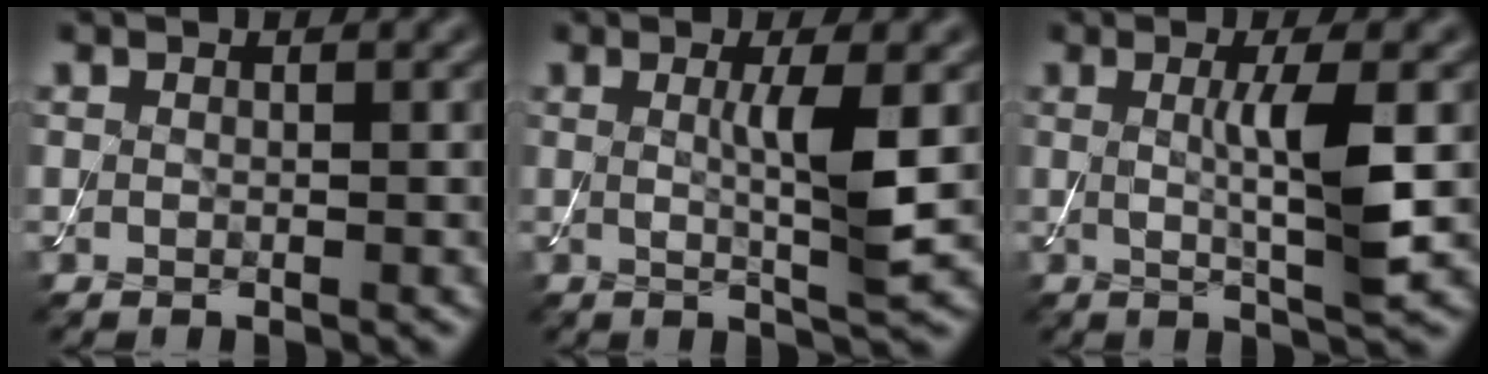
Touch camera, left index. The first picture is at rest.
{"total": 4.1, "force": [0.4, 0.6, 4.0], "torque": [-0.070, -0.009, 0.006]}
{"total": 4.7, "force": [0.3, 0.7, 4.6], "torque": [-0.080, -0.006, 0.006]}